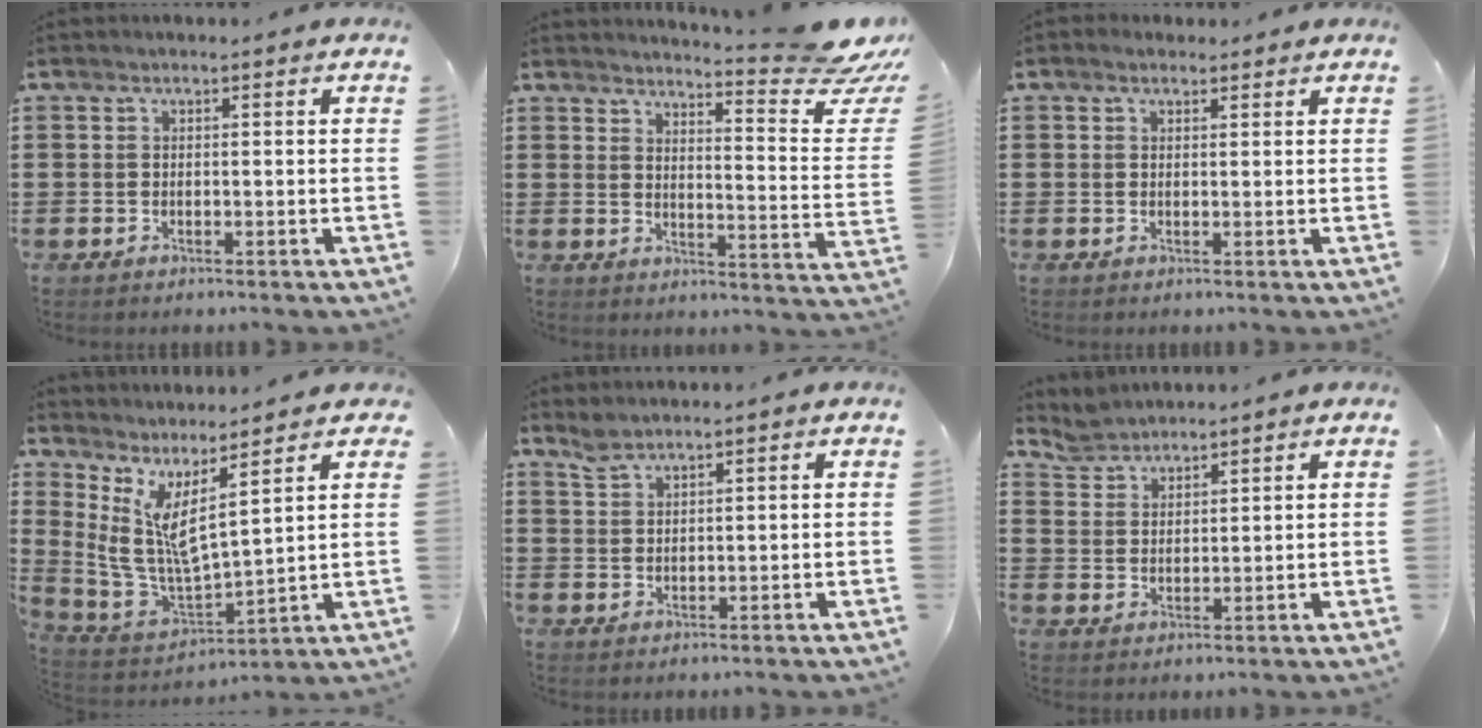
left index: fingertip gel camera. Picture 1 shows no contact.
{"total": 7.5, "force": [6.5, 0.0, 3.8], "torque": [-0.051, -0.066, 0.101]}
{"total": 1.2, "force": [1.0, 0.7, 0.3], "torque": [-0.007, 0.006, 0.018]}
{"total": 7.4, "force": [2.7, 2.5, 6.4], "torque": [-0.169, -0.054, 0.039]}
{"total": 2.1, "force": [1.9, 0.4, 0.7], "torque": [-0.019, 0.000, 0.037]}
{"total": 3.7, "force": [3.5, 1.0, -0.3], "torque": [-0.008, -0.009, 0.068]}